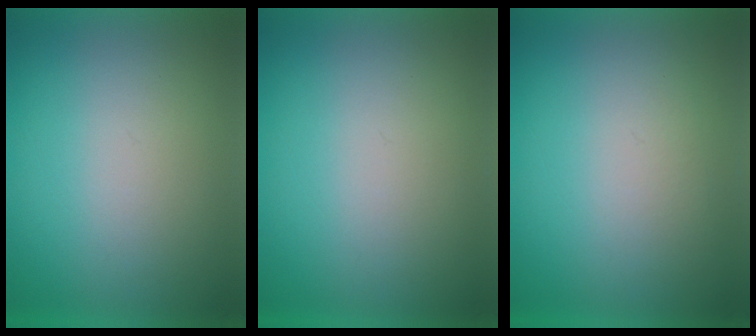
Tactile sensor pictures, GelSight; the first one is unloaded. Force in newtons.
{"total": 0.0}
{"total": 1.0}